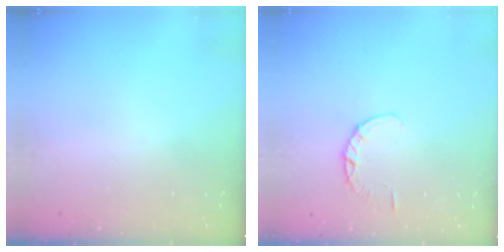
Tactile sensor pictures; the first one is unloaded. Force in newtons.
{"total": 2.9, "press": 2.8, "slide": 0.4}